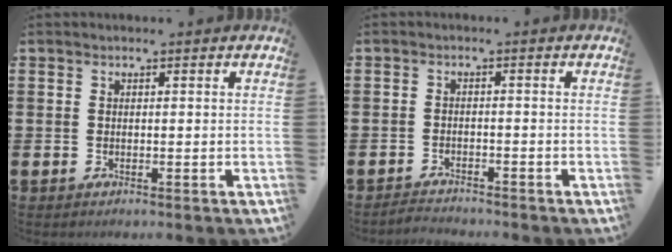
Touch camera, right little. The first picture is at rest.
{"total": 1.7, "force": [-1.7, 0.0, -0.1], "torque": [-0.003, 0.003, -0.035]}